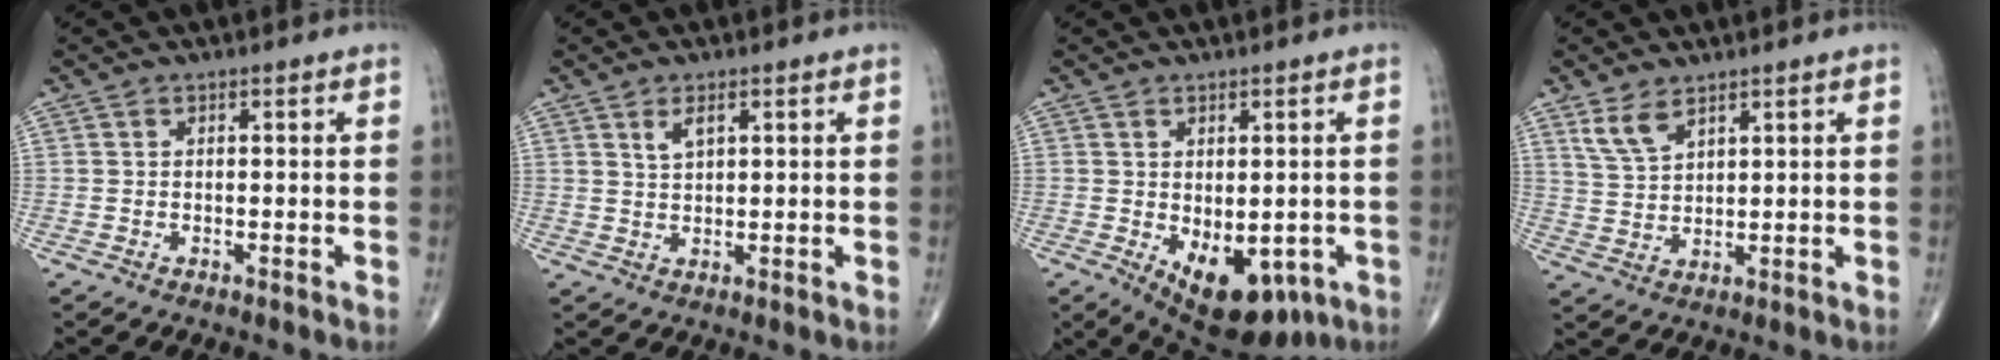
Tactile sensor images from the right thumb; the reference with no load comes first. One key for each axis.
{"total": 2.9, "fx": 1.5, "fy": 1.3, "fz": 2.1, "tx": -0.037, "ty": -0.005, "tz": 0.031}
{"total": 12.6, "fx": -4.3, "fy": 6.9, "fz": 9.6, "tx": -0.119, "ty": -0.006, "tz": -0.043}
{"total": 5.1, "fx": 3.4, "fy": 2.3, "fz": 3.0, "tx": -0.056, "ty": -0.015, "tz": 0.076}